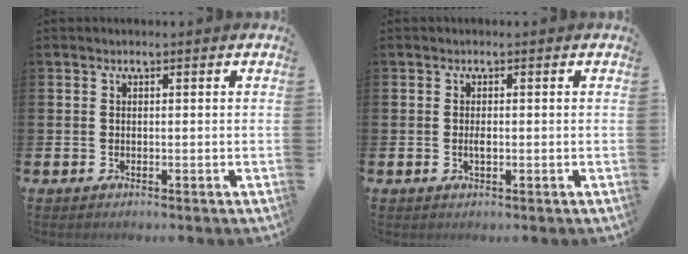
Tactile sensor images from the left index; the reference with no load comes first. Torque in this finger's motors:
{"motor_torque": [0.04, 0.01, 0.01, 0.01]}